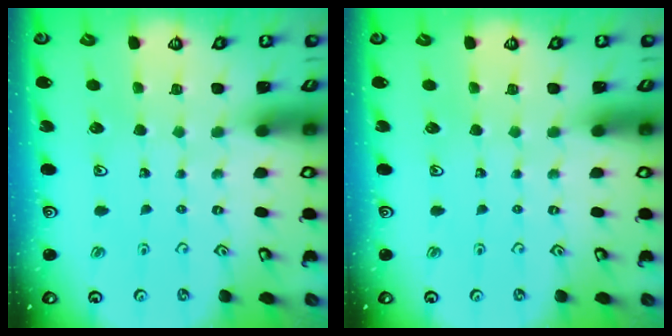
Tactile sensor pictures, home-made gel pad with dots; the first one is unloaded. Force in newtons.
{"total": 0.0}